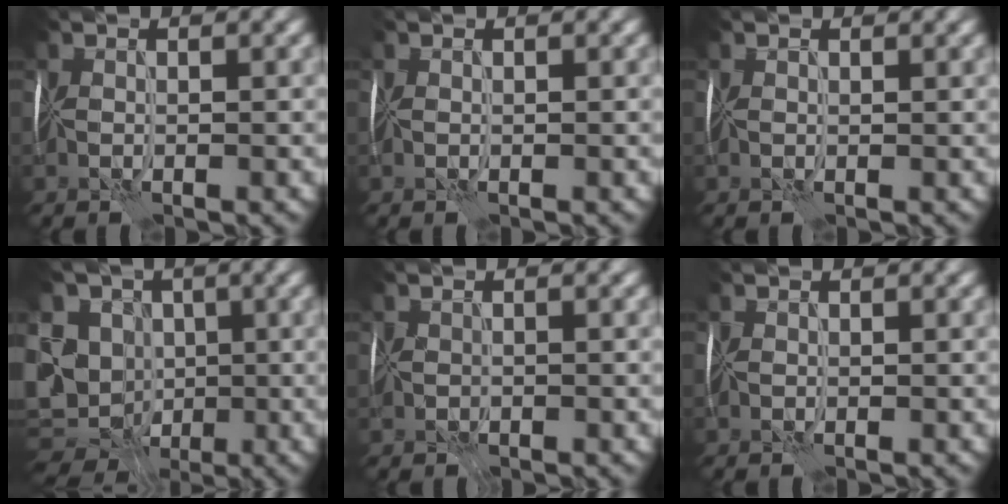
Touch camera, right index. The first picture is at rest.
{"total": 0.0}
{"total": 0.8, "force": [0.4, 0.0, -0.7], "torque": [0.011, 0.009, 0.006]}
{"total": 10.2, "force": [-1.3, 8.9, 4.7], "torque": [-0.102, 0.009, -0.018]}
{"total": 1.4, "force": [-0.2, 0.1, -1.4], "torque": [0.013, 0.012, 0.006]}
{"total": 0.0}